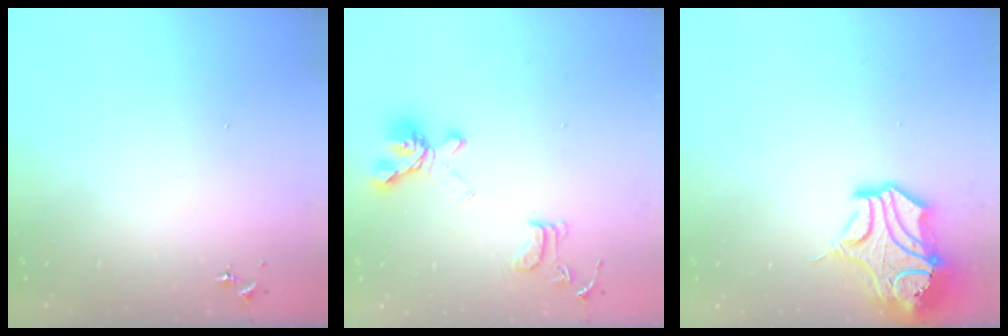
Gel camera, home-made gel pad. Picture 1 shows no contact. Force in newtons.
{"total": 15.4, "press": 15.3, "slide": 1.4}
{"total": 14.6, "press": 14.5, "slide": 2.0}